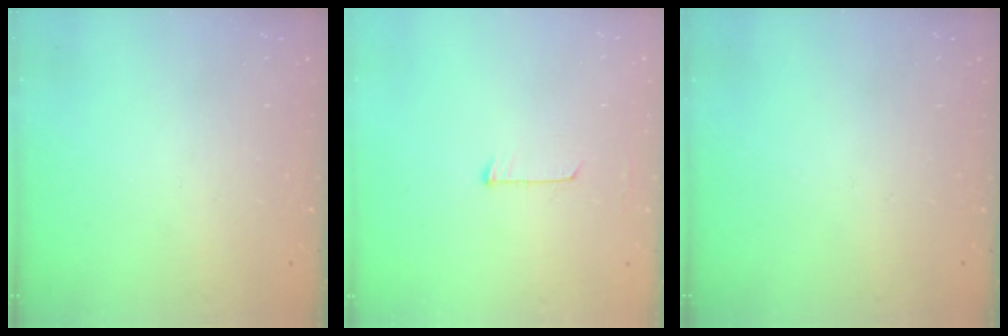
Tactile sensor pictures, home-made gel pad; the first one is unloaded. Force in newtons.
{"total": 5.9, "press": 5.9, "slide": 0.4}
{"total": 0.0}